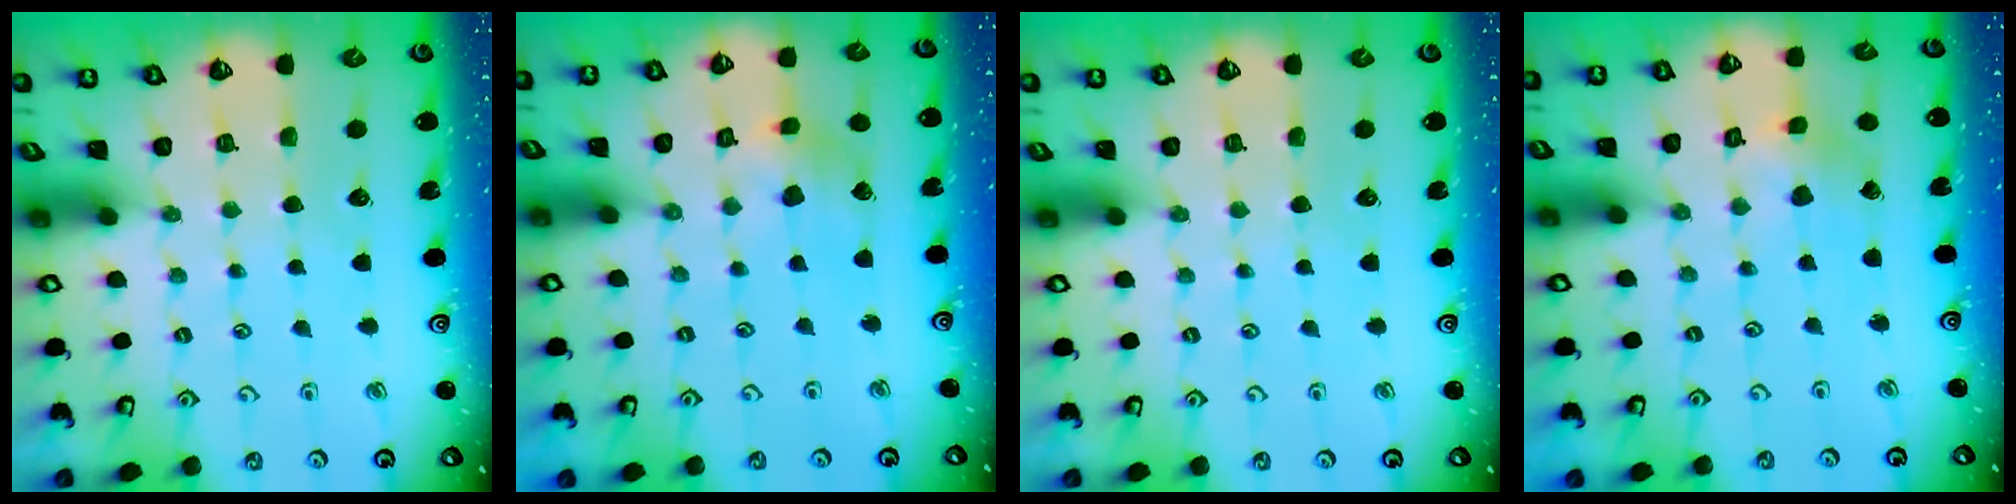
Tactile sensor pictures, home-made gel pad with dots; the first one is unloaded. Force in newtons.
{"total": 6.2, "press": 6.1, "slide": 0.8}
{"total": 0.0}
{"total": 2.7, "press": 2.6, "slide": 0.3}